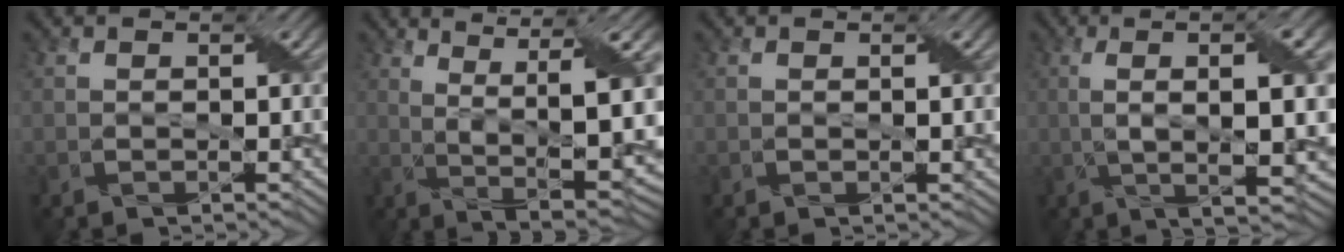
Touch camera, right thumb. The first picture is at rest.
{"total": 11.8, "force": [3.3, 2.6, 11.0], "torque": [-0.195, 0.017, 0.072]}
{"total": 0.7, "force": [0.1, 0.1, 0.6], "torque": [-0.011, 0.000, 0.001]}
{"total": 10.9, "force": [1.8, 2.3, 10.5], "torque": [-0.169, 0.017, 0.030]}